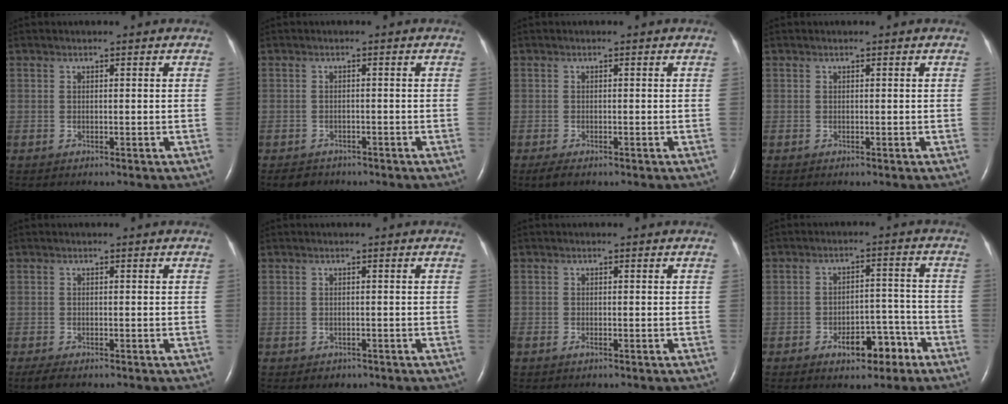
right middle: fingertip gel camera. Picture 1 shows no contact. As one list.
[{"total": 2.5, "force": [-2.0, 1.6, 0.3], "torque": [-0.014, 0.002, -0.028]}, {"total": 1.8, "force": [-1.2, 0.6, 1.2], "torque": [-0.028, -0.005, -0.018]}, {"total": 0.0}, {"total": 2.0, "force": [-1.5, 0.6, 1.3], "torque": [-0.031, -0.007, -0.023]}, {"total": 1.2, "force": [-0.7, 0.9, 0.3], "torque": [-0.006, 0.001, -0.005]}, {"total": 0.8, "force": [-0.5, 0.3, 0.5], "torque": [-0.013, -0.001, -0.006]}, {"total": 6.4, "force": [-3.9, 2.9, 4.2], "torque": [-0.055, 0.018, -0.052]}]